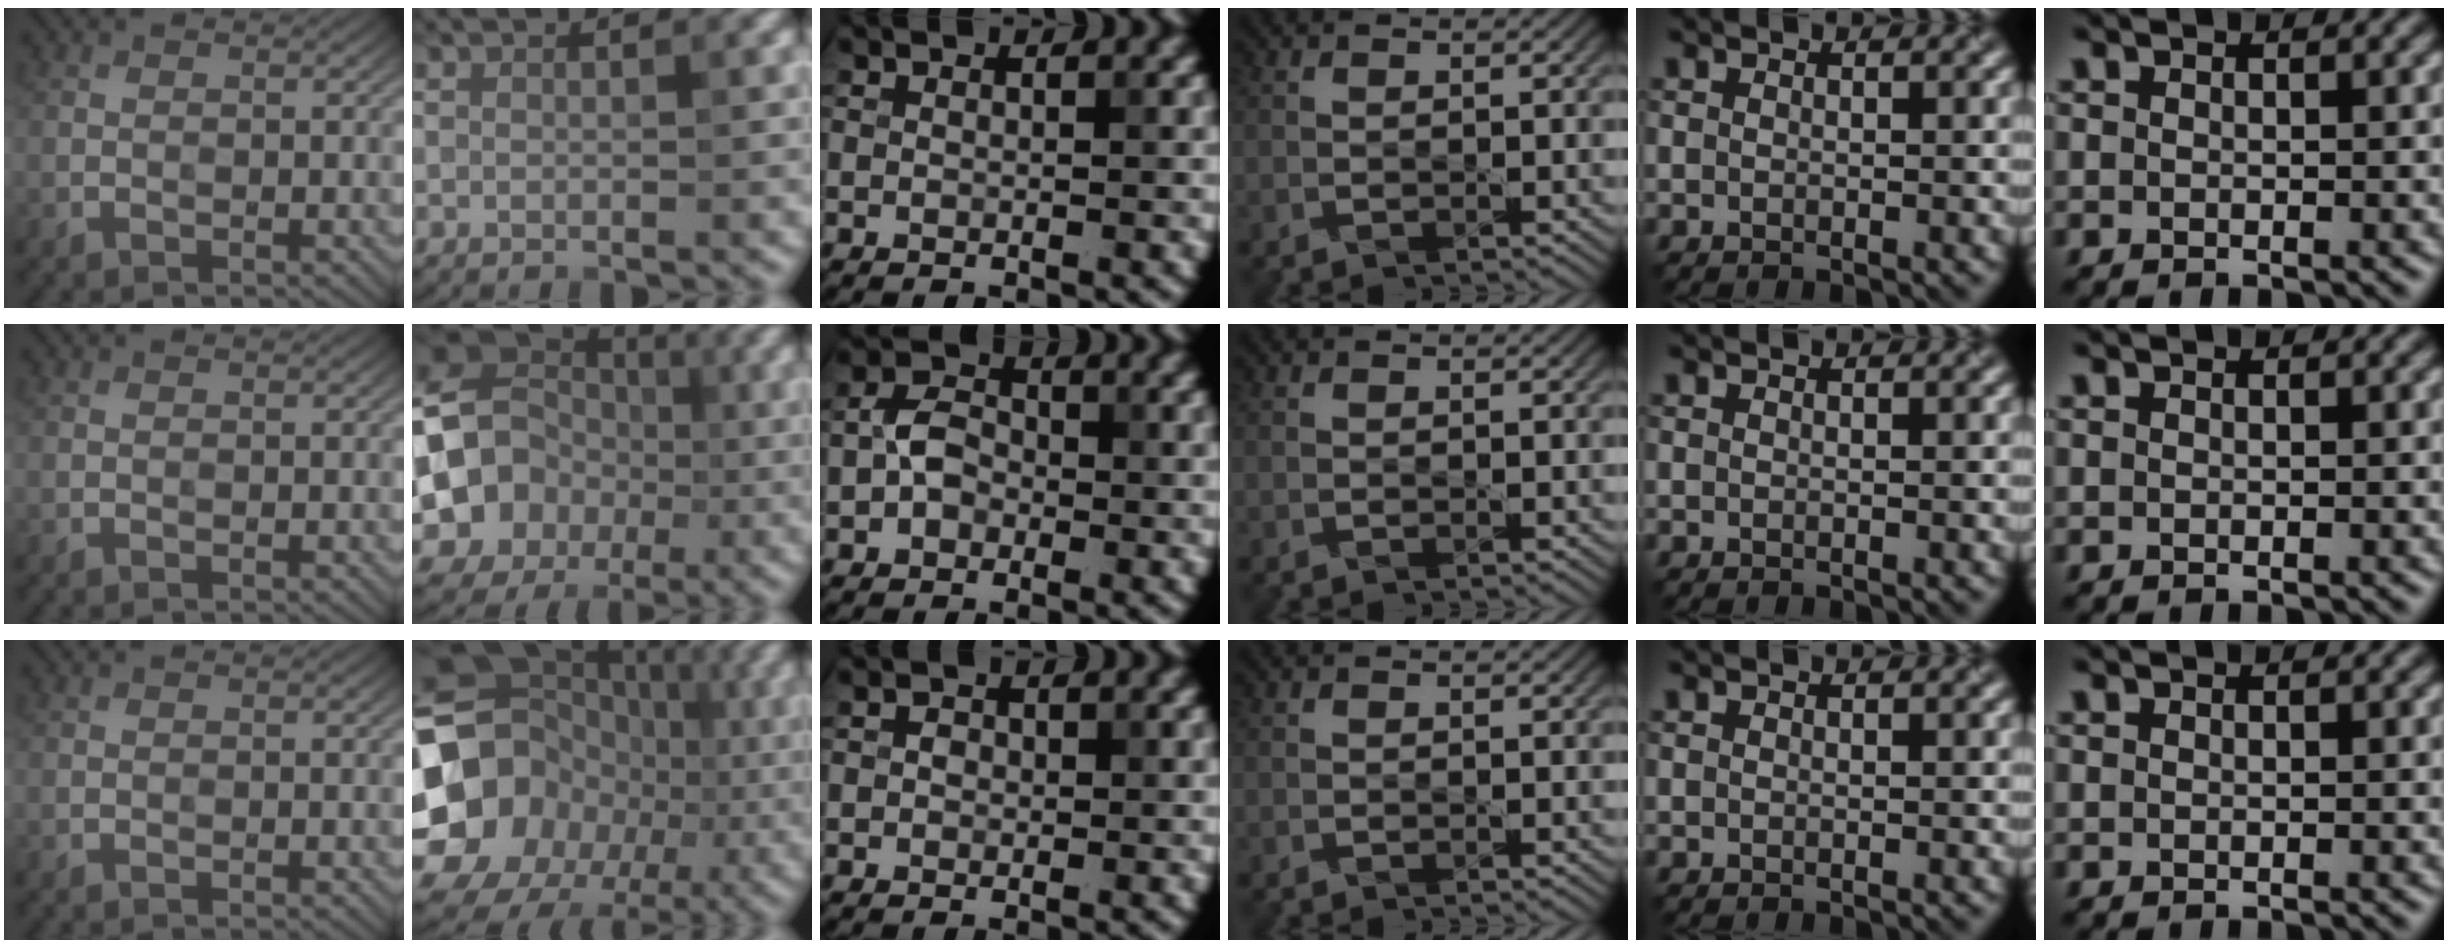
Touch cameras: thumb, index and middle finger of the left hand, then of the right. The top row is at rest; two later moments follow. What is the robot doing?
{"motion": "dispense", "object": "soap dispenser"}